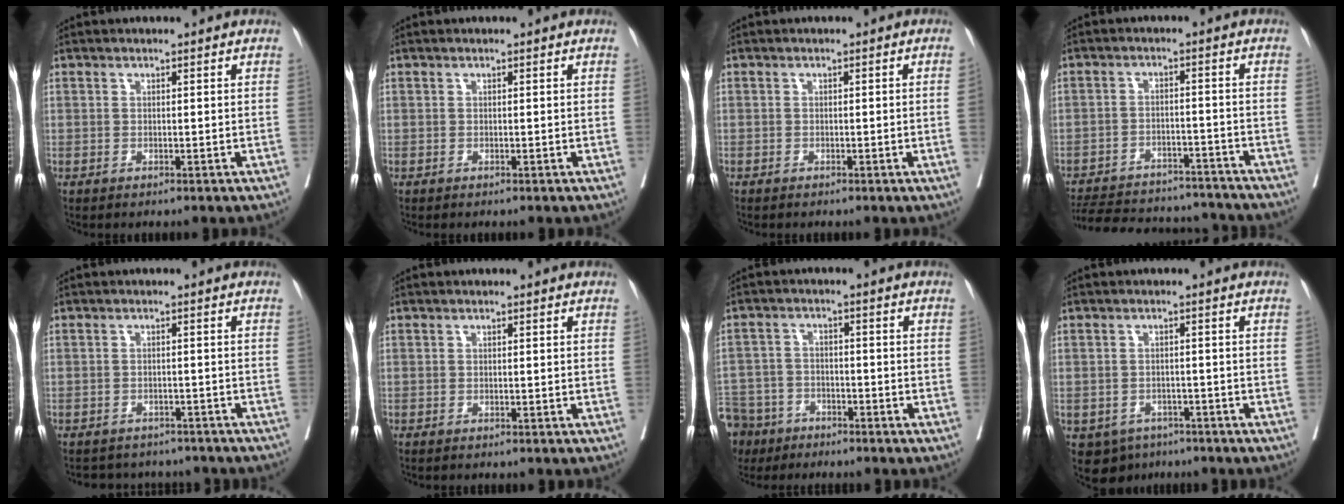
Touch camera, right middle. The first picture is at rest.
{"total": 0.0}
{"total": 1.0, "force": [0.0, -0.3, 0.9], "torque": [-0.015, 0.001, 0.001]}
{"total": 18.9, "force": [-17.5, 4.7, 5.6], "torque": [-0.135, -0.004, -0.243]}
{"total": 11.2, "force": [-10.2, 3.9, 2.5], "torque": [-0.047, 0.010, -0.114]}
{"total": 1.1, "force": [-1.0, 0.0, 0.5], "torque": [-0.003, 0.000, -0.015]}
{"total": 12.5, "force": [-9.3, 7.8, 3.1], "torque": [-0.115, -0.002, -0.160]}
{"total": 5.4, "force": [-3.7, 3.9, 1.0], "torque": [-0.013, 0.005, -0.050]}